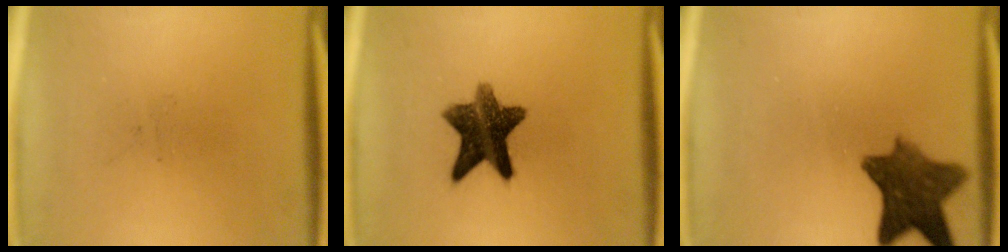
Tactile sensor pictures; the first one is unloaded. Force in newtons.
{"total": 11.1}
{"total": 9.4}